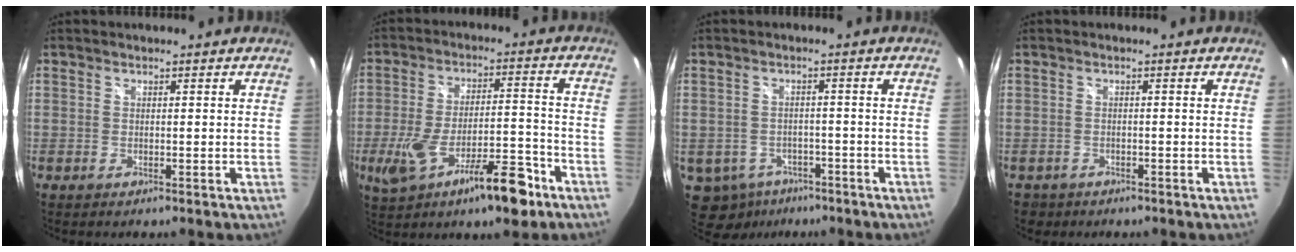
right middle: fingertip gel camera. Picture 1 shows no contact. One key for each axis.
{"total": 15.0, "fx": -7.9, "fy": 4.8, "fz": 11.8, "tx": -0.223, "ty": -0.008, "tz": -0.118}
{"total": 9.2, "fx": -5.1, "fy": 6.8, "fz": 3.7, "tx": -0.106, "ty": -0.010, "tz": -0.063}
{"total": 2.4, "fx": -1.6, "fy": 1.7, "fz": 0.6, "tx": -0.021, "ty": -0.008, "tz": -0.022}